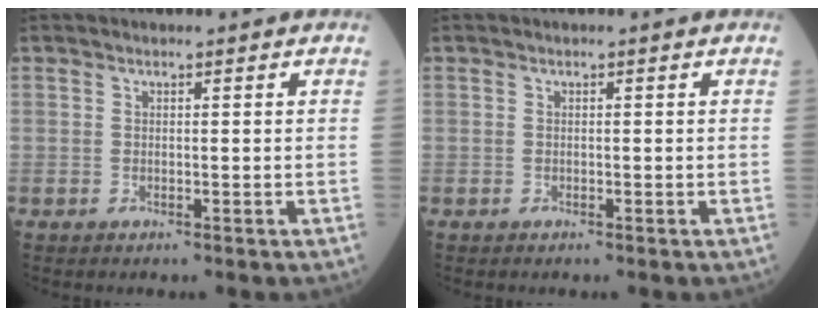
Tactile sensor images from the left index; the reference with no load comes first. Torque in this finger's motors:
{"motor_torque": [0.02, -0.02, 0.01, 0.00]}